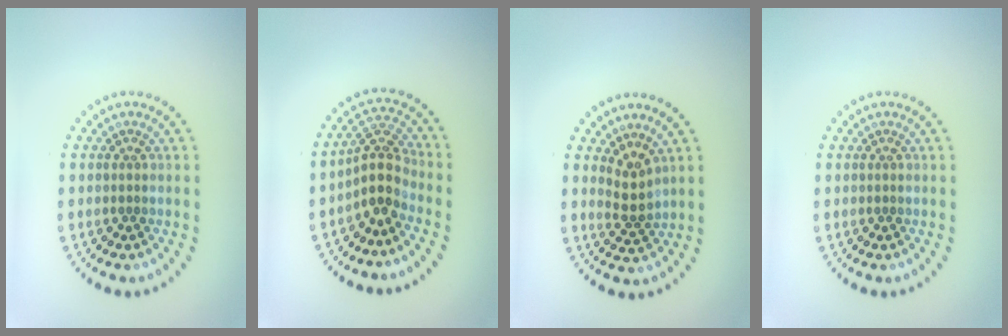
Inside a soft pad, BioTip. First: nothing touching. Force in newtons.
{"total": 3.5, "press": 2.7, "slide": 2.3}
{"total": 2.2, "press": 1.7, "slide": 1.4}
{"total": 0.0}